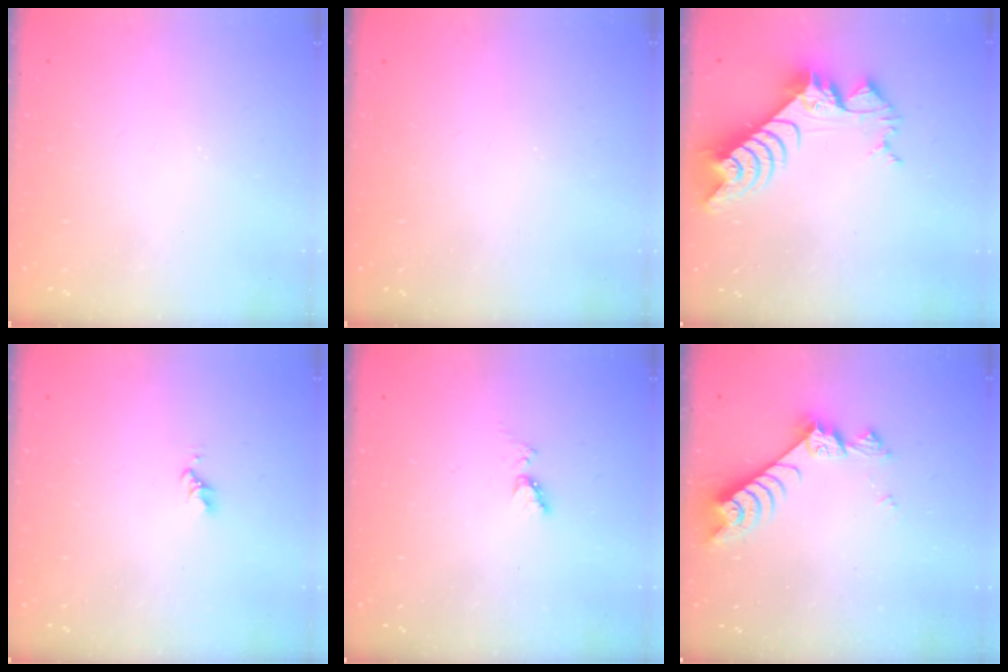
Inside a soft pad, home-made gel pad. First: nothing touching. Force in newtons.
{"total": 0.0}
{"total": 10.6, "press": 10.6, "slide": 0.9}
{"total": 2.6, "press": 2.6, "slide": 0.4}
{"total": 4.4, "press": 4.4, "slide": 0.6}
{"total": 7.7, "press": 7.6, "slide": 1.2}